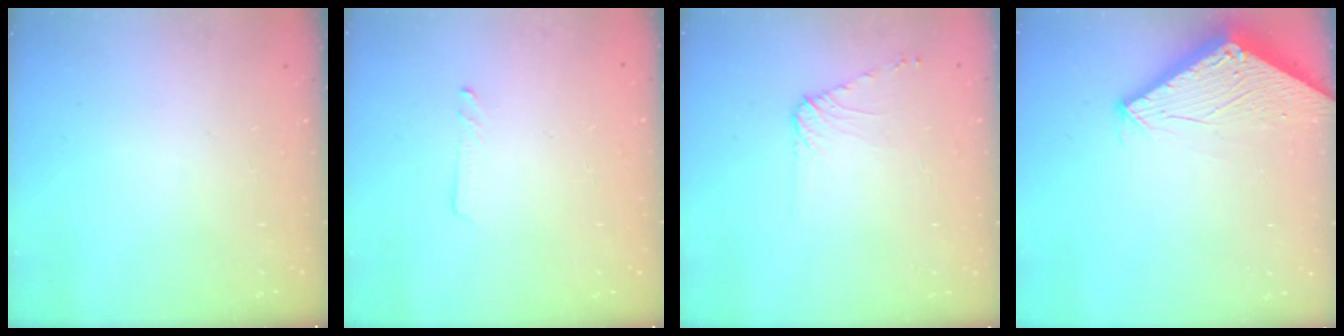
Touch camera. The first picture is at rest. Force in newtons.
{"total": 1.6, "press": 1.6, "slide": 0.1}
{"total": 6.5, "press": 6.4, "slide": 1.2}
{"total": 2.9, "press": 2.9, "slide": 0.2}